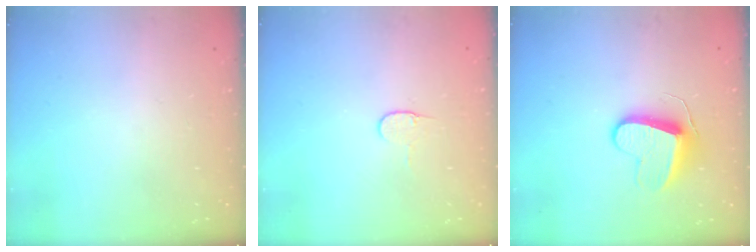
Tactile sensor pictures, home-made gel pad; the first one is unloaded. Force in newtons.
{"total": 4.9, "press": 4.9, "slide": 0.4}
{"total": 9.9, "press": 9.8, "slide": 0.8}